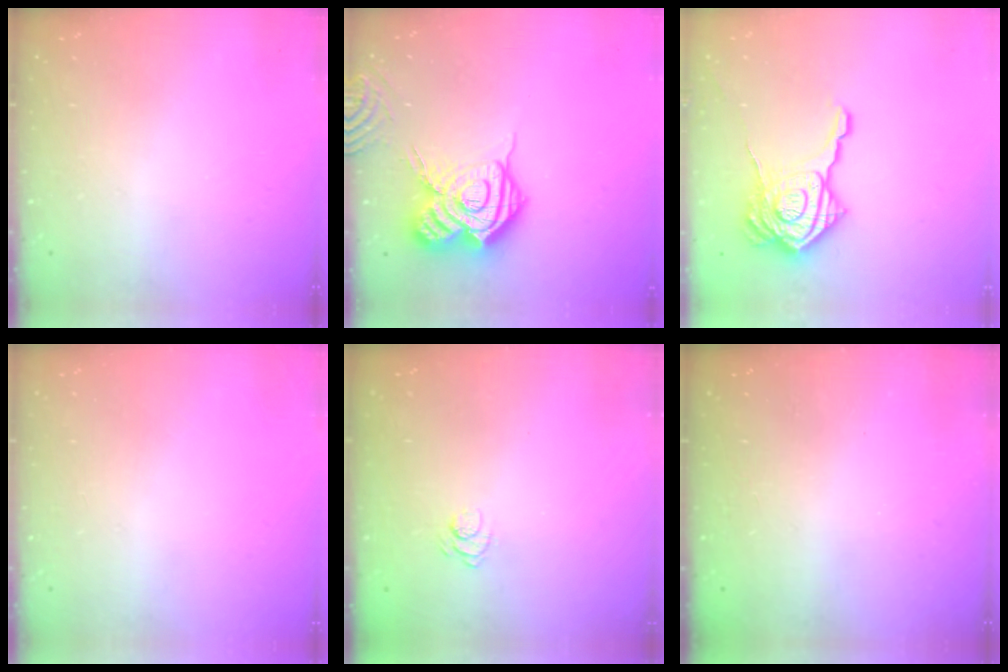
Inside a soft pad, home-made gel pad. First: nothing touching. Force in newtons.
{"total": 18.9, "press": 18.8, "slide": 1.9}
{"total": 19.5, "press": 19.5, "slide": 1.3}
{"total": 0.0}
{"total": 2.1, "press": 1.6, "slide": 1.3}
{"total": 2.4, "press": 2.3, "slide": 0.8}